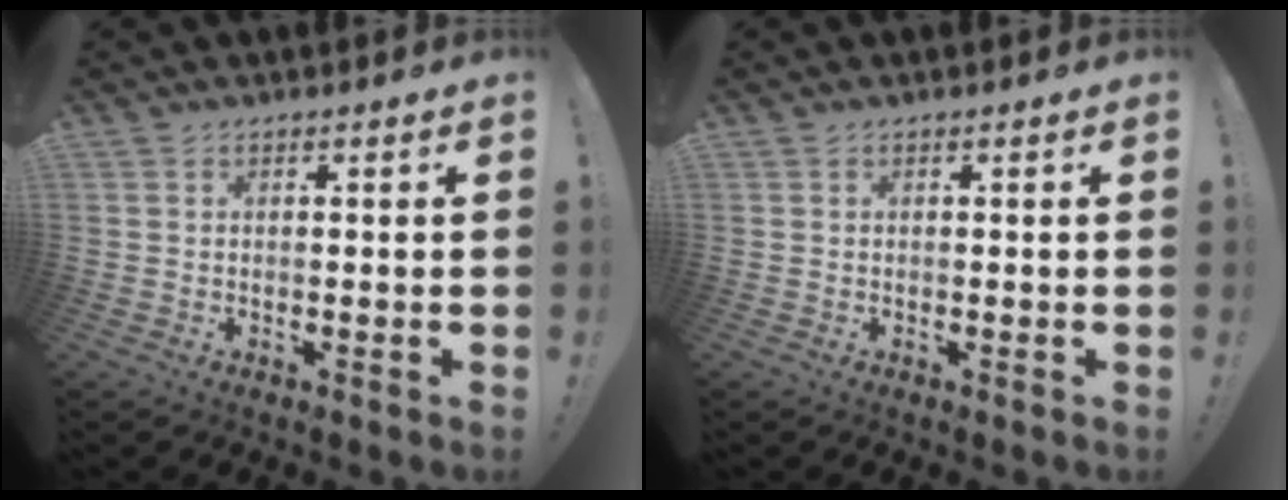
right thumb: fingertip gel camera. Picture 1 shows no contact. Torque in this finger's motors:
{"motor_torque": [-0.19, -0.18, 0.05, -0.02, 0.03]}